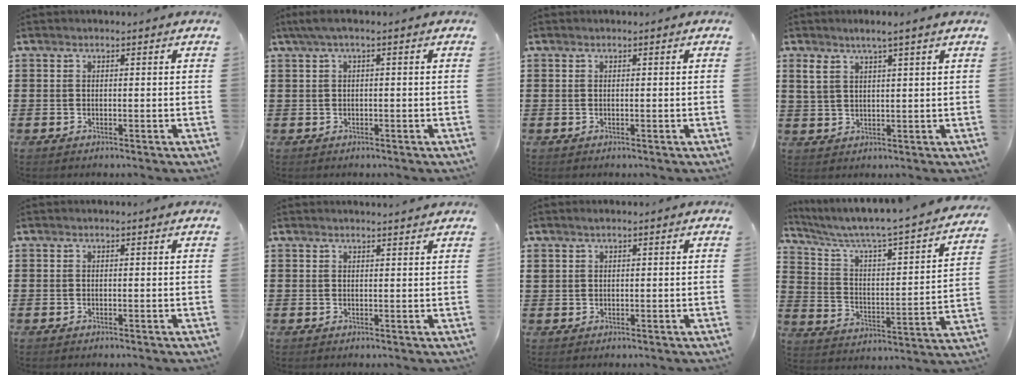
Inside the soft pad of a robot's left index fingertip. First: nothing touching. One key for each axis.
{"total": 1.8, "fx": -0.5, "fy": 0.2, "fz": 1.7, "tx": -0.033, "ty": -0.006, "tz": -0.013}
{"total": 0.0}
{"total": 3.2, "fx": 2.0, "fy": 0.3, "fz": 2.4, "tx": -0.053, "ty": 0.002, "tz": 0.034}
{"total": 0.0}
{"total": 1.5, "fx": 1.4, "fy": -0.1, "fz": 0.4, "tx": -0.009, "ty": -0.003, "tz": 0.028}
{"total": 0.9, "fx": 0.6, "fy": 0.5, "fz": 0.4, "tx": -0.008, "ty": 0.003, "tz": 0.012}
{"total": 4.3, "fx": 3.4, "fy": 0.3, "fz": 2.5, "tx": -0.069, "ty": -0.040, "tz": 0.046}